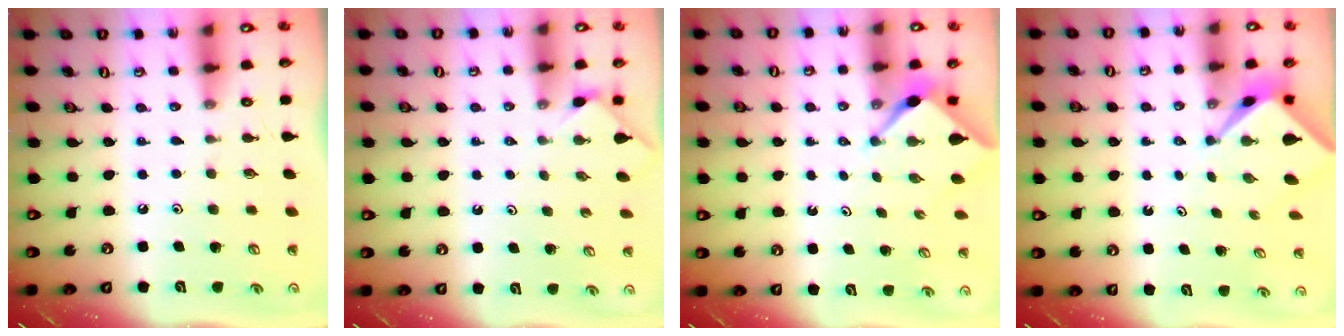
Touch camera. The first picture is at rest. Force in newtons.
{"total": 0.0}
{"total": 2.3, "press": 2.3, "slide": 0.3}
{"total": 2.1, "press": 2.1, "slide": 0.3}